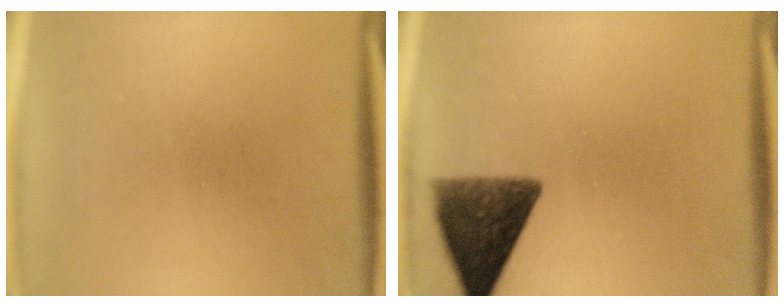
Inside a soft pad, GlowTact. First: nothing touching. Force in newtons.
{"total": 10.4}